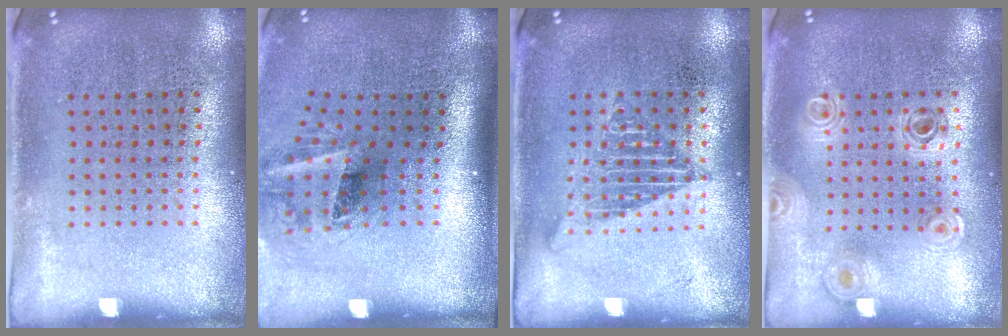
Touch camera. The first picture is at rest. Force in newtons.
{"total": 2.0, "press": 1.3, "slide": 1.5}
{"total": 1.2, "press": 1.2, "slide": 0.1}
{"total": 0.9, "press": 0.9, "slide": 0.1}